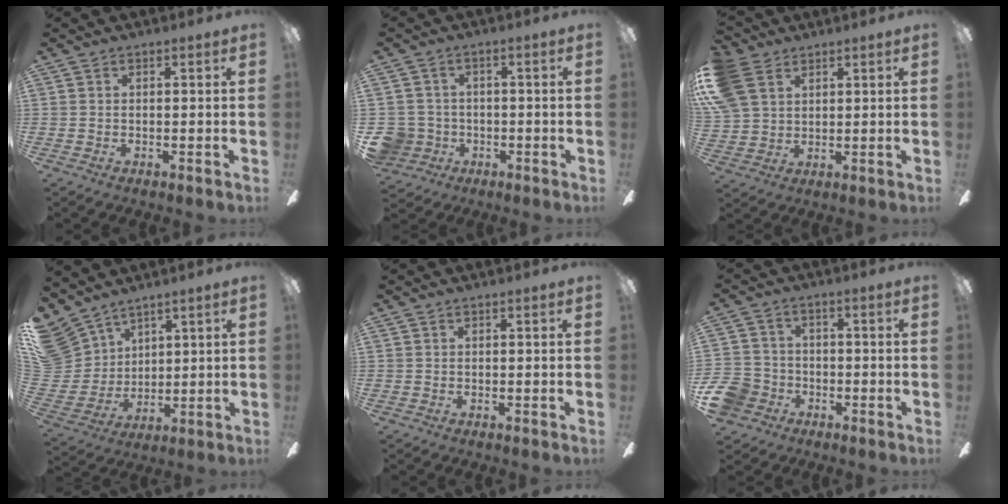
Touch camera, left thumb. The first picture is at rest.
{"total": 6.2, "force": [-1.3, 5.9, 1.2], "torque": [-0.060, 0.010, -0.023]}
{"total": 11.1, "force": [5.2, 8.0, 5.6], "torque": [-0.133, 0.002, 0.103]}
{"total": 11.5, "force": [8.2, 7.7, 2.6], "torque": [-0.102, -0.046, 0.169]}
{"total": 0.0}
{"total": 8.6, "force": [-3.9, 7.1, 3.1], "torque": [-0.093, 0.032, -0.074]}